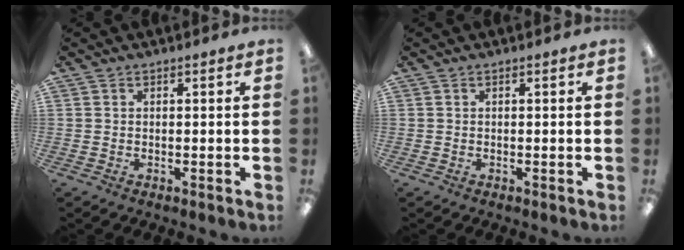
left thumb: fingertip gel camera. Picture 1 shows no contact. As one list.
[{"total": 0.0}]